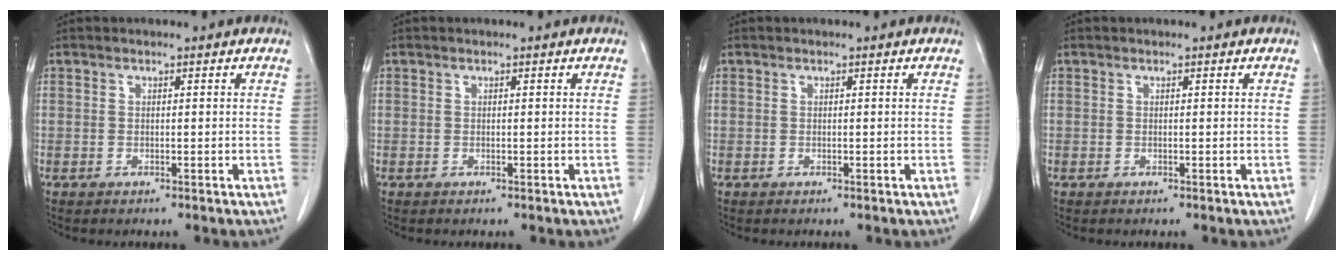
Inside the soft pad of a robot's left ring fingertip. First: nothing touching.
{"total": 0.0}
{"total": 0.0}
{"total": 0.0}